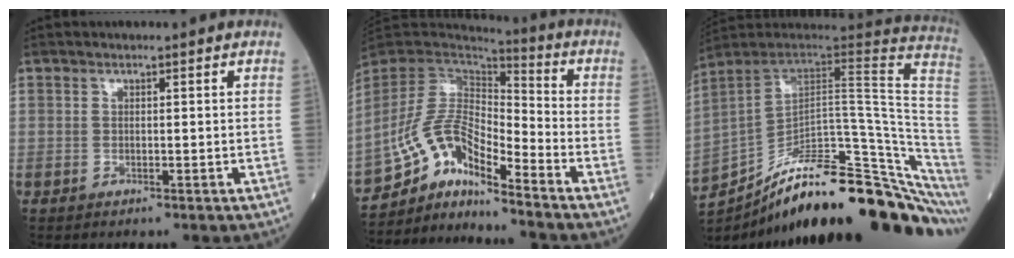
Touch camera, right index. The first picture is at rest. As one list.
[{"total": 12.3, "force": [-10.5, 2.0, 6.0], "torque": [-0.121, 0.033, -0.204]}, {"total": 29.3, "force": [-19.8, 5.2, 21.0], "torque": [-0.212, 0.019, -0.290]}]